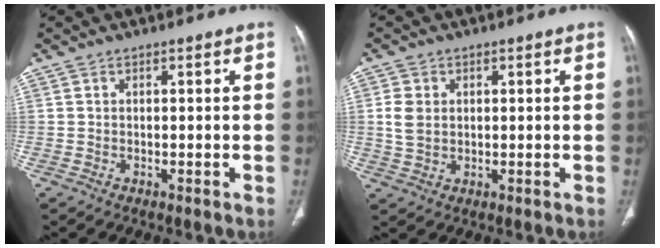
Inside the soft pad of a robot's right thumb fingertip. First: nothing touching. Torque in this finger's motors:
{"motor_torque": [0.04, 0.04, -0.23, 0.22, 0.05]}